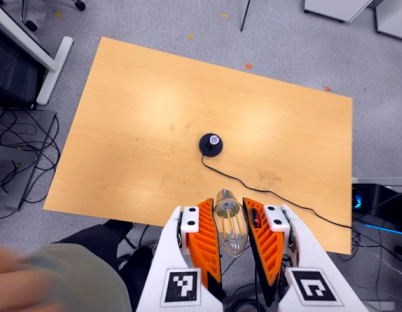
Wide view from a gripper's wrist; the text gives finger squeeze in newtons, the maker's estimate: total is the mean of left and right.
{"total": 19.4, "left": 20.8, "right": 18.0}